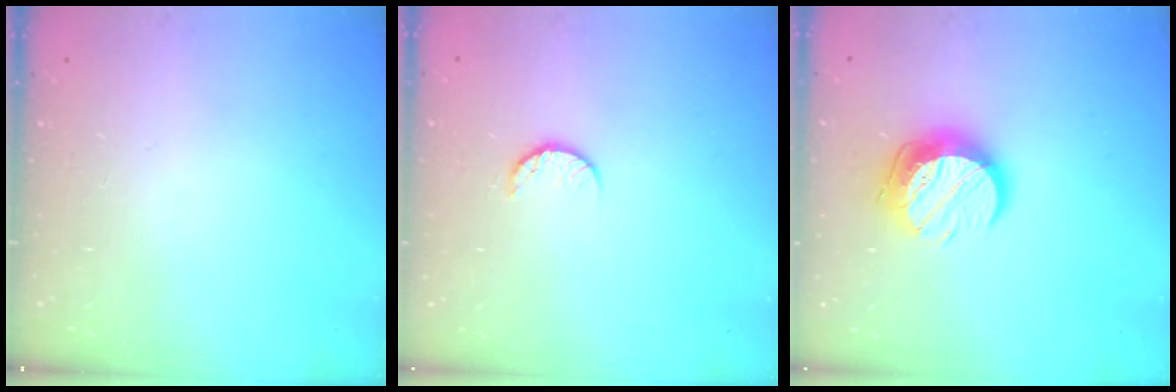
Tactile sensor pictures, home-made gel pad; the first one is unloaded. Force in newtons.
{"total": 6.7, "press": 6.6, "slide": 0.7}
{"total": 12.4, "press": 12.4, "slide": 0.8}